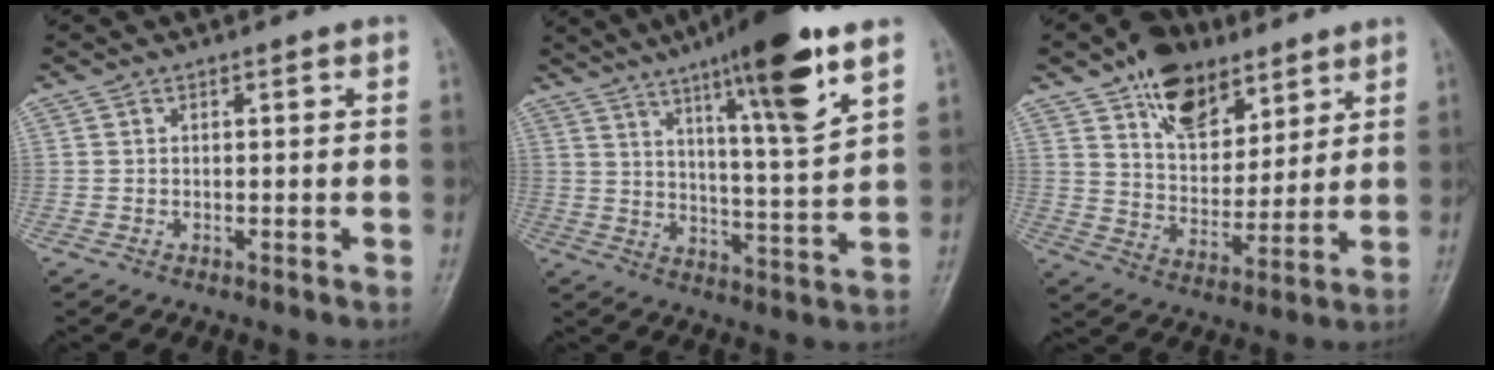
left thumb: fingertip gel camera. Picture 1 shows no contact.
{"total": 17.4, "force": [10.3, 2.0, 14.0], "torque": [-0.211, -0.049, 0.162]}
{"total": 14.6, "force": [9.1, 8.8, 7.3], "torque": [-0.079, -0.047, 0.158]}